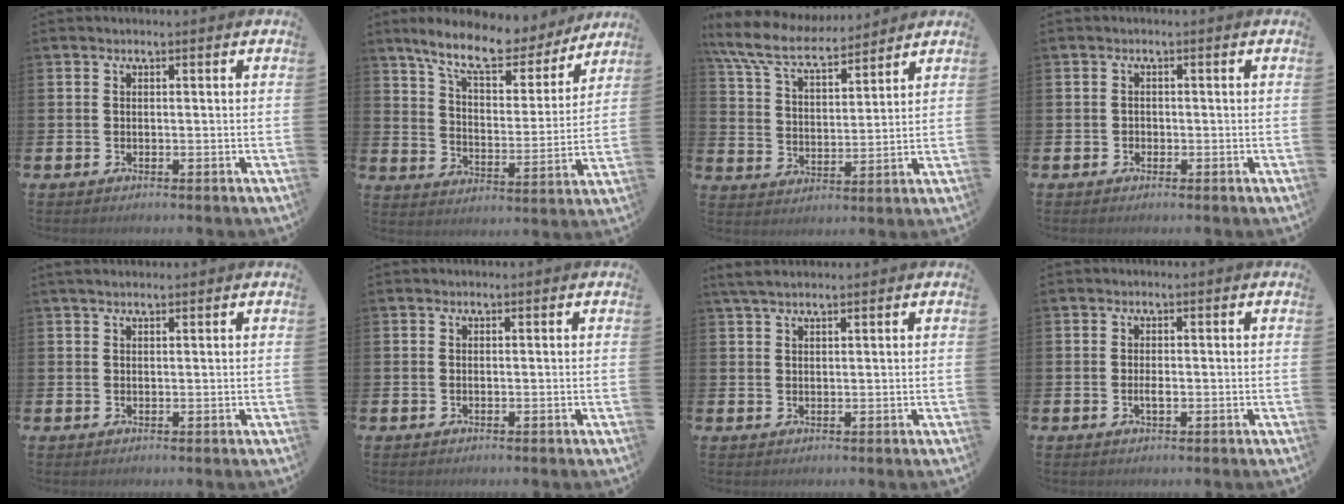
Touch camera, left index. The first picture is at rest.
{"total": 10.5, "force": [9.2, 3.0, 4.1], "torque": [-0.106, -0.055, 0.158]}
{"total": 8.3, "force": [7.5, 2.0, 3.0], "torque": [-0.089, -0.038, 0.134]}
{"total": 0.8, "force": [-0.3, 0.7, 0.1], "torque": [-0.004, 0.005, -0.008]}
{"total": 1.4, "force": [1.2, 0.4, 0.5], "torque": [-0.007, 0.003, 0.021]}
{"total": 0.0}
{"total": 2.6, "force": [2.1, 0.6, 1.3], "torque": [-0.025, -0.001, 0.039]}
{"total": 1.3, "force": [-0.2, 0.5, 1.2], "torque": [-0.027, 0.003, -0.004]}